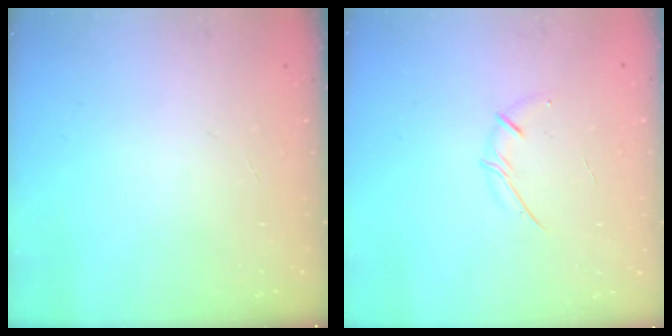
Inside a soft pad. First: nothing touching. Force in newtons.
{"total": 5.6, "press": 5.6, "slide": 0.7}